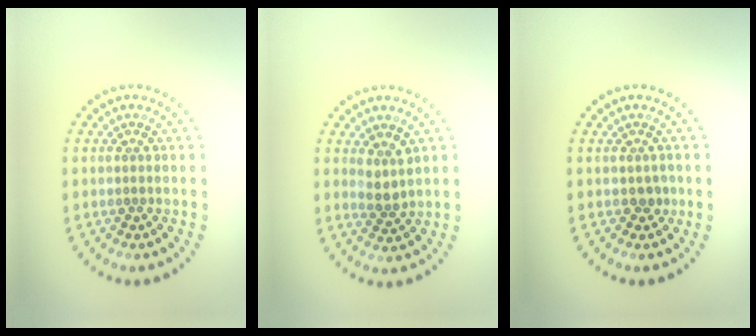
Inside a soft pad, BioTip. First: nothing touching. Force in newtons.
{"total": 2.2, "press": 1.8, "slide": 1.3}
{"total": 1.0, "press": 1.0, "slide": 0.4}